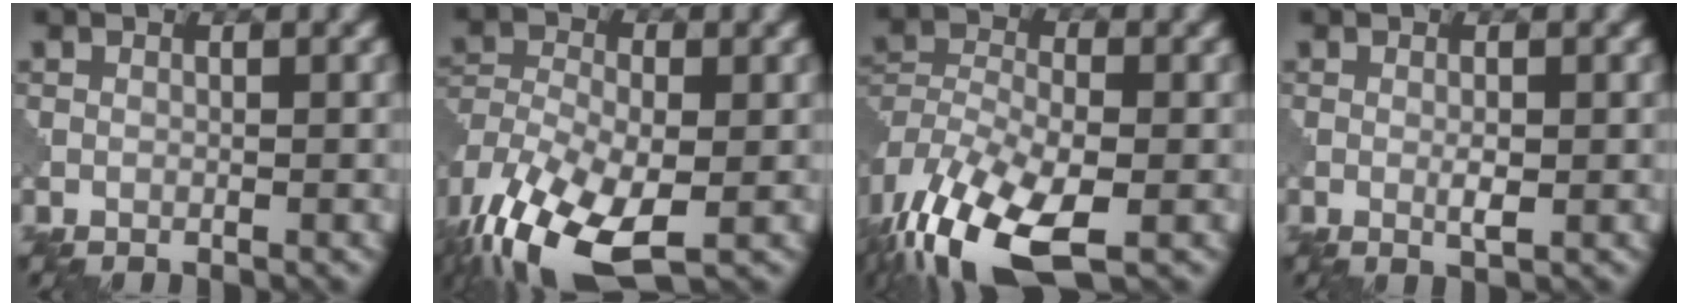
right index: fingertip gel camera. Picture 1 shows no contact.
{"total": 13.4, "force": [-7.4, 7.1, 8.6], "torque": [-0.182, -0.029, -0.118]}
{"total": 13.0, "force": [-8.1, 5.7, 8.4], "torque": [-0.181, -0.034, -0.144]}
{"total": 1.4, "force": [-0.1, 0.3, 1.3], "torque": [-0.025, -0.003, -0.002]}